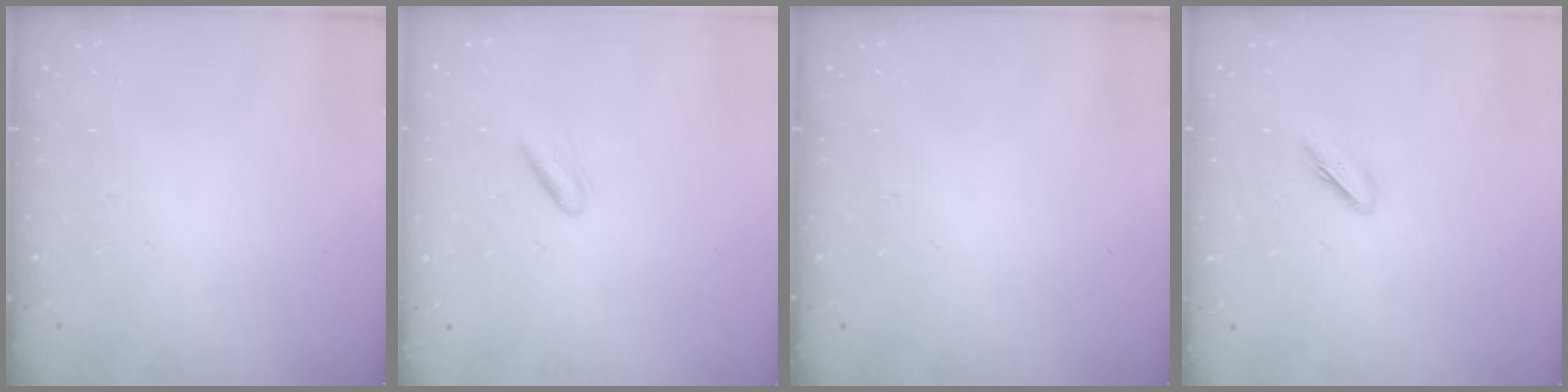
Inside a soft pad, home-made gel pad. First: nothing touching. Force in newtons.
{"total": 3.3, "press": 3.1, "slide": 1.2}
{"total": 0.0}
{"total": 3.6, "press": 3.5, "slide": 1.1}